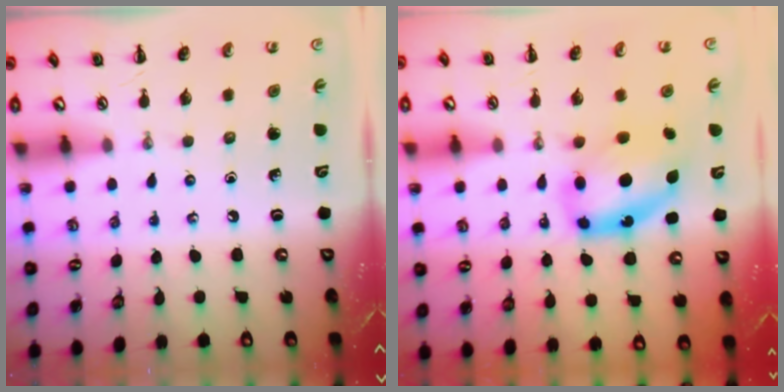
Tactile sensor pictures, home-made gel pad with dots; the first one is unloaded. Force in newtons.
{"total": 10.0, "press": 9.8, "slide": 2.3}